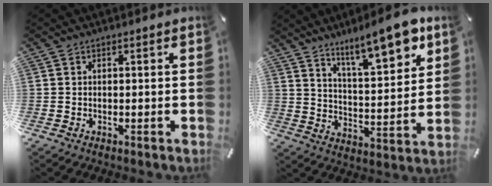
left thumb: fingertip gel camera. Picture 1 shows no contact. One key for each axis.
{"total": 13.6, "fx": 10.7, "fy": 3.8, "fz": 7.5, "tx": -0.114, "ty": -0.071, "tz": 0.182}